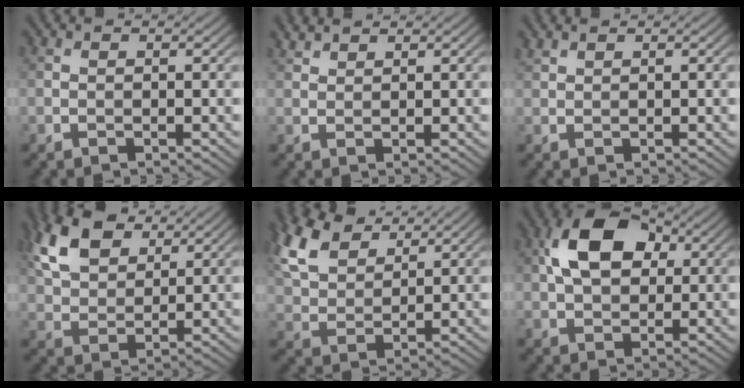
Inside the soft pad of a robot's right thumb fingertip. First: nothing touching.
{"total": 1.7, "force": [1.6, 0.3, 0.5], "torque": [-0.015, 0.006, 0.039]}
{"total": 1.2, "force": [1.1, 0.2, 0.3], "torque": [-0.014, 0.005, 0.029]}
{"total": 10.0, "force": [5.5, 5.7, 6.2], "torque": [-0.164, 0.017, 0.112]}
{"total": 10.0, "force": [6.3, 5.1, 5.9], "torque": [-0.168, 0.022, 0.134]}
{"total": 10.0, "force": [2.6, 6.3, 7.3], "torque": [-0.154, 0.019, 0.040]}